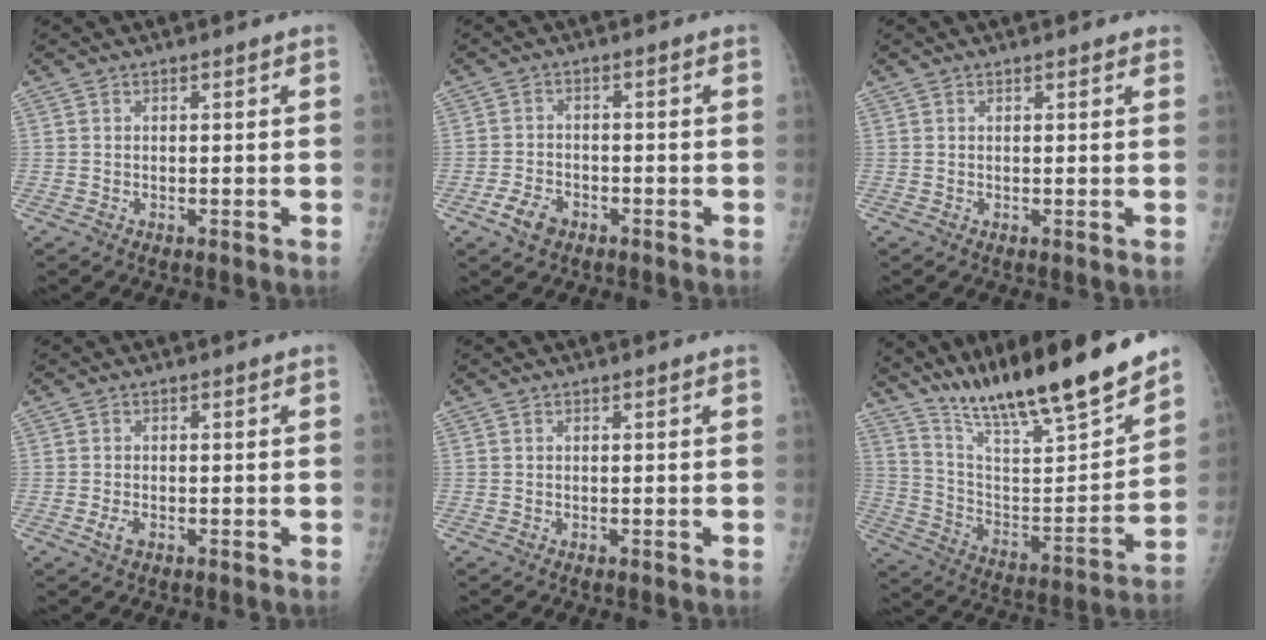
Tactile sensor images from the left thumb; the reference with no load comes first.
{"total": 4.5, "force": [-2.6, 2.8, 2.3], "torque": [-0.040, 0.012, -0.043]}
{"total": 1.4, "force": [1.1, 0.5, 0.7], "torque": [-0.005, -0.001, 0.010]}
{"total": 1.9, "force": [-0.8, 1.0, 1.3], "torque": [-0.029, -0.001, -0.015]}
{"total": 0.0}
{"total": 23.7, "force": [19.2, 3.3, 13.4], "torque": [-0.199, -0.093, 0.326]}